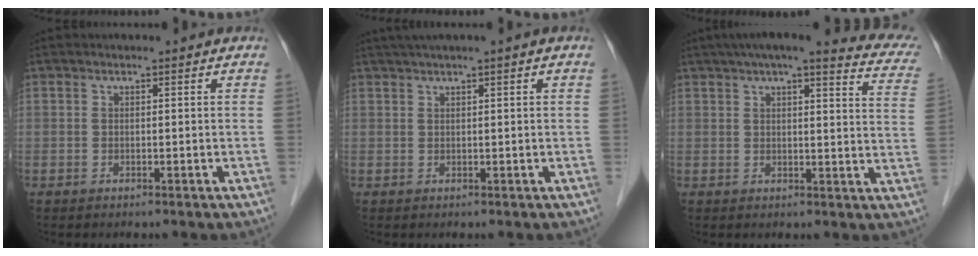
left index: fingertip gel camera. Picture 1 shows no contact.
{"total": 2.5, "force": [1.5, -0.5, 2.0], "torque": [-0.044, 0.012, 0.033]}
{"total": 19.4, "force": [16.2, 2.8, 10.2], "torque": [-0.130, -0.004, 0.175]}